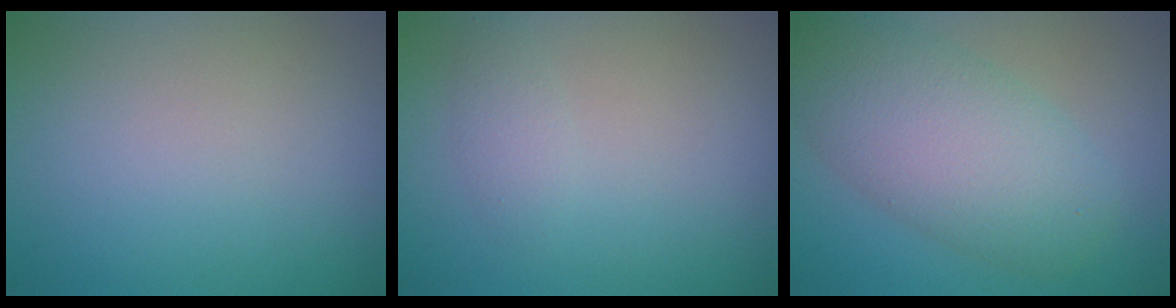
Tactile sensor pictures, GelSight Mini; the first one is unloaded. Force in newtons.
{"total": 1.2, "press": 1.2, "slide": 0.0}
{"total": 7.2, "press": 7.2, "slide": 0.0}